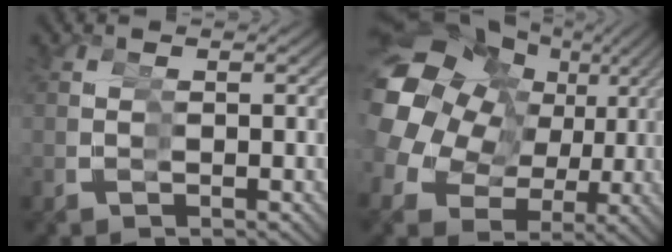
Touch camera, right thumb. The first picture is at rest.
{"total": 14.8, "force": [1.7, 10.9, 9.8], "torque": [-0.199, -0.006, 0.033]}